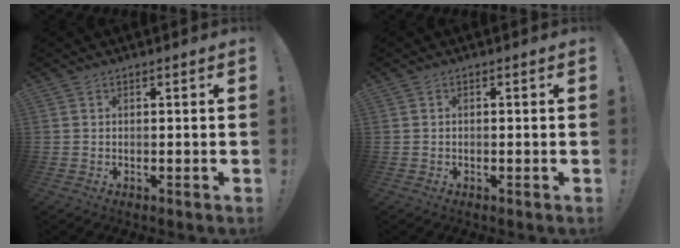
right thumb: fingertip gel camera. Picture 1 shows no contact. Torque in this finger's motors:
{"motor_torque": [-0.12, -0.25, -0.06, 0.18, -0.02]}